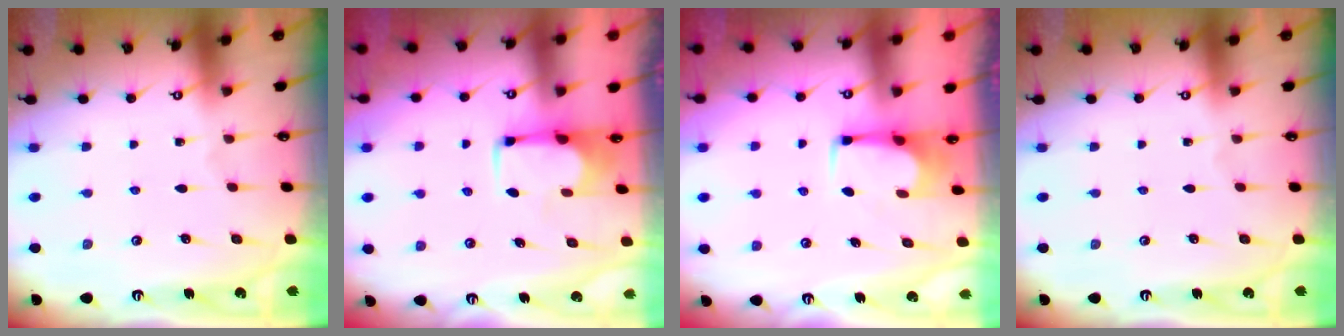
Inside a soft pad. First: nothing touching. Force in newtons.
{"total": 1.7, "press": 1.6, "slide": 0.6}
{"total": 2.5, "press": 2.5, "slide": 0.4}
{"total": 0.0}